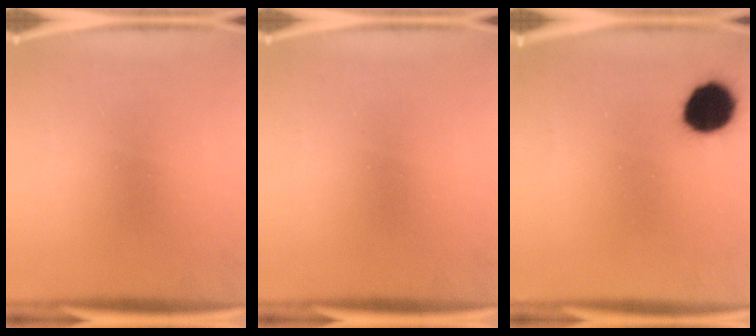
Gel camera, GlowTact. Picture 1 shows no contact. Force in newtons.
{"total": 0.0}
{"total": 9.9}